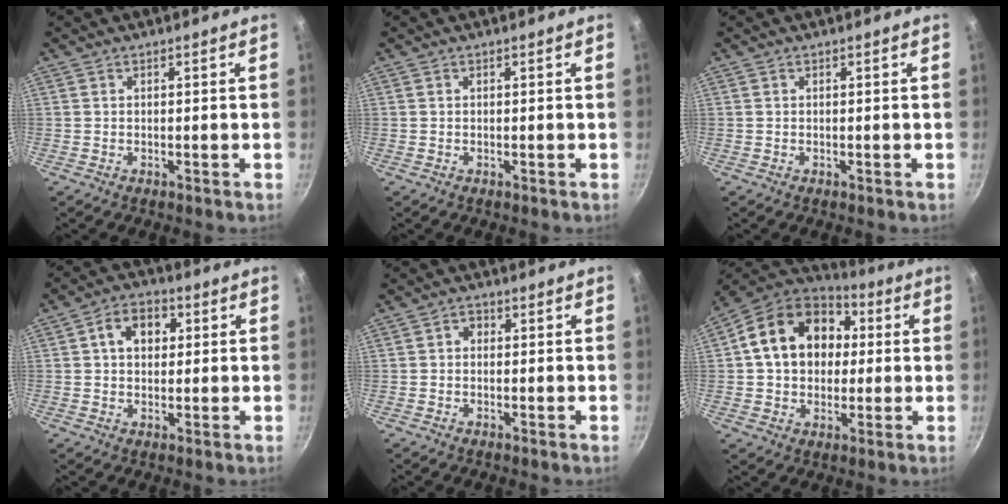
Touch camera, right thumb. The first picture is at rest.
{"total": 0.0}
{"total": 0.0}
{"total": 7.7, "force": [1.9, 5.7, 4.8], "torque": [-0.050, 0.010, 0.019]}
{"total": 1.9, "force": [0.1, 1.6, 1.0], "torque": [-0.011, 0.007, -0.002]}
{"total": 19.2, "force": [3.4, 14.8, 11.6], "torque": [-0.176, 0.029, 0.046]}